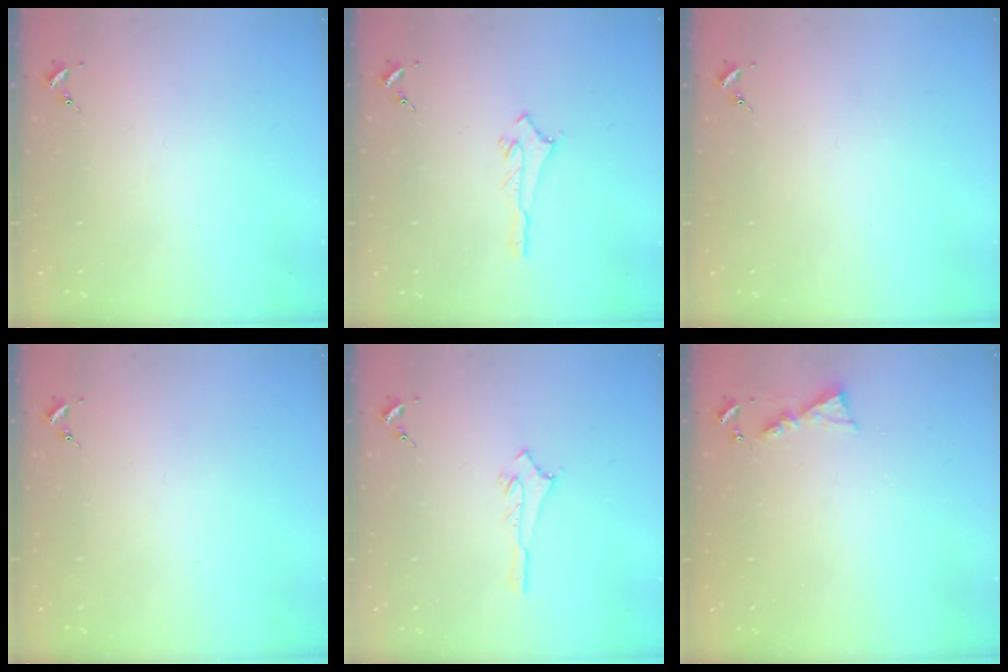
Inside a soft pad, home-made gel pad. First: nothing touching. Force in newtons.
{"total": 2.9, "press": 2.9, "slide": 0.3}
{"total": 0.0}
{"total": 0.0}
{"total": 2.9, "press": 2.9, "slide": 0.2}
{"total": 4.9, "press": 4.9, "slide": 0.5}